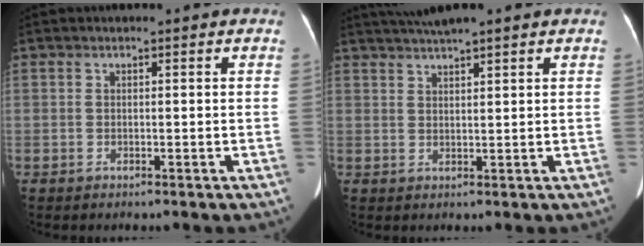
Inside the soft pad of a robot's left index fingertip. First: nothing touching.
{"total": 6.0, "force": [4.9, 0.0, 3.3], "torque": [-0.059, 0.033, 0.086]}